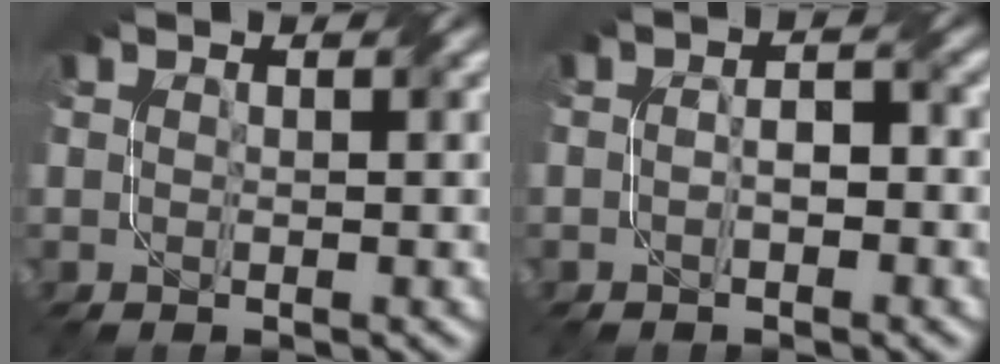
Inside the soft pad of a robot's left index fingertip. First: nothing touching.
{"total": 1.7, "force": [-0.8, 0.7, 1.3], "torque": [-0.024, 0.007, -0.014]}